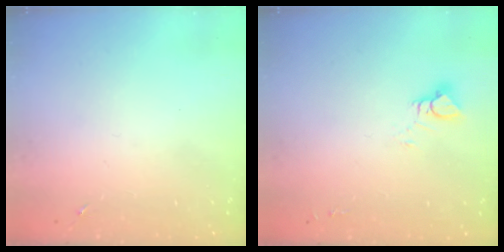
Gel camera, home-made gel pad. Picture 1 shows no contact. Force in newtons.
{"total": 4.5, "press": 4.5, "slide": 0.4}